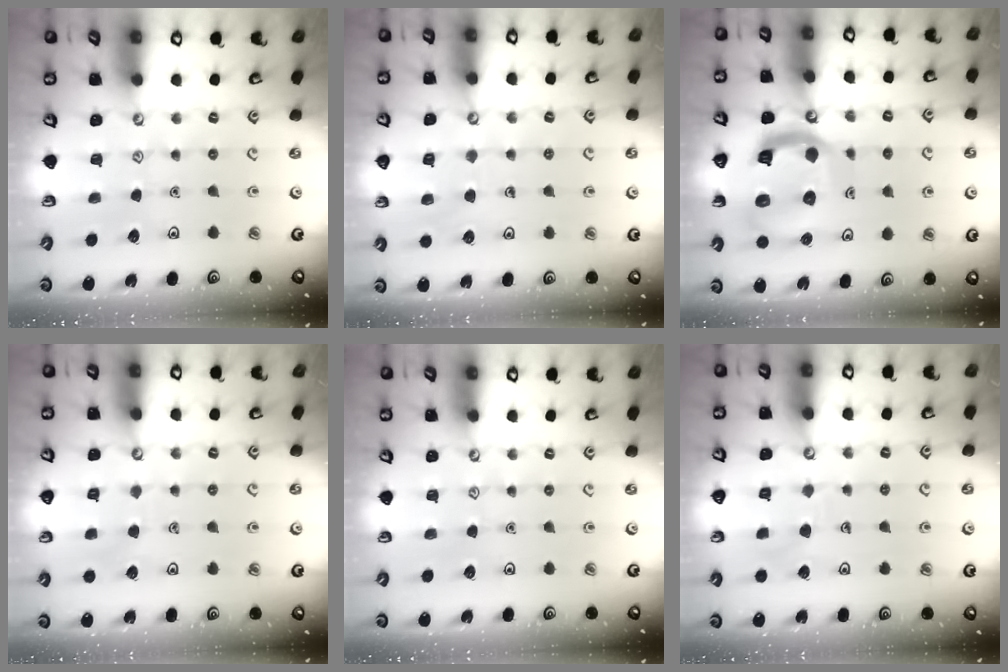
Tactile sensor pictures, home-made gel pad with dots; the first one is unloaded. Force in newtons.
{"total": 4.9, "press": 4.9, "slide": 0.4}
{"total": 15.6, "press": 15.4, "slide": 1.9}
{"total": 4.4, "press": 4.3, "slide": 0.4}
{"total": 0.0}
{"total": 5.6, "press": 5.6, "slide": 0.6}